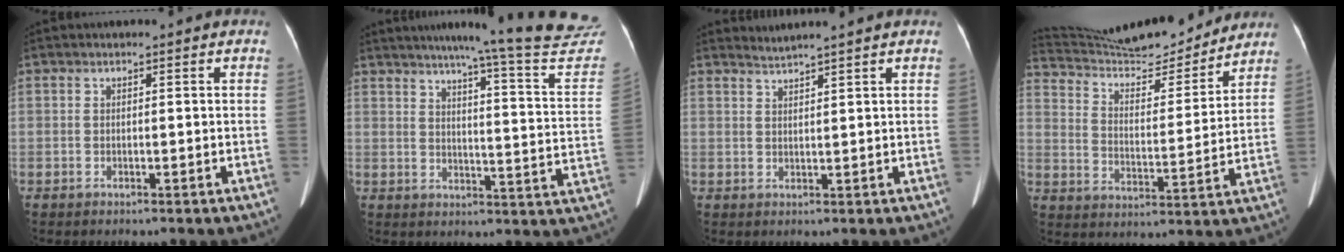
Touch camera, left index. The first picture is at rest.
{"total": 26.2, "force": [24.3, -0.7, 9.9], "torque": [-0.136, -0.115, 0.281]}
{"total": 2.7, "force": [2.4, -1.0, 0.5], "torque": [-0.012, 0.006, 0.046]}
{"total": 20.3, "force": [19.2, 2.2, 6.1], "torque": [-0.105, 0.001, 0.292]}